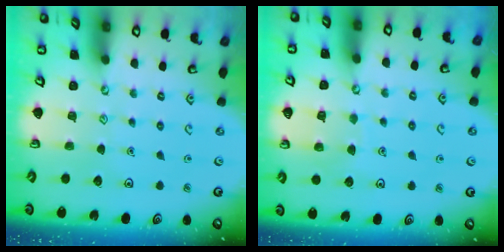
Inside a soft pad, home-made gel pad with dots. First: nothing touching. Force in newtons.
{"total": 6.1, "press": 6.1, "slide": 0.4}